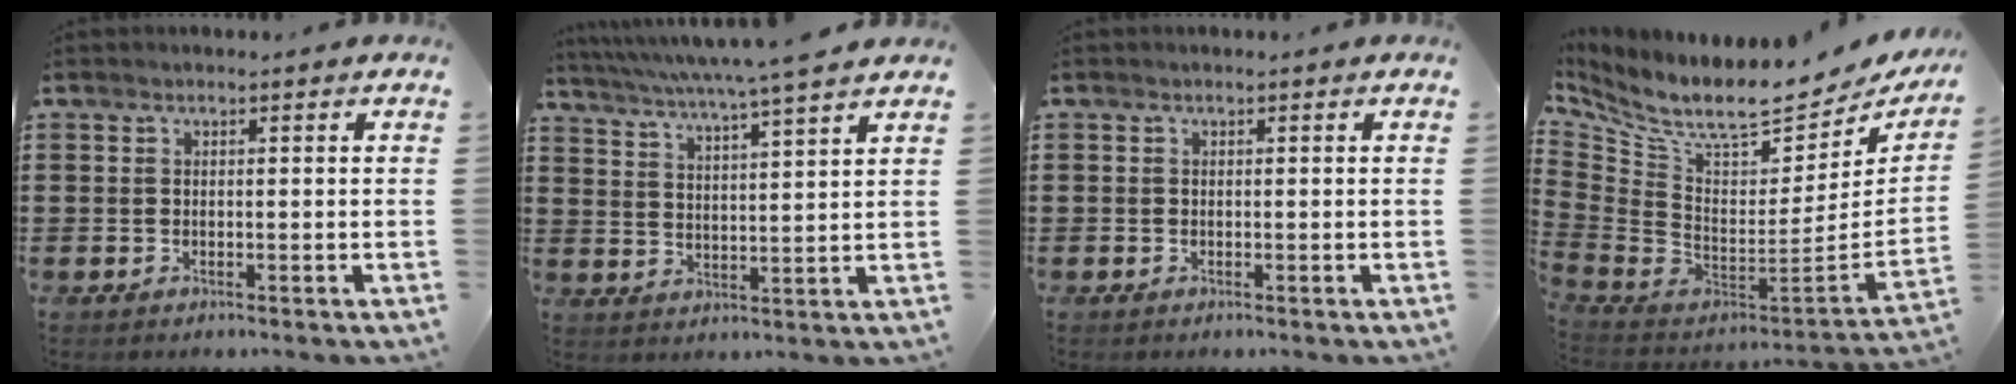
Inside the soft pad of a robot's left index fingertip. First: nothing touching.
{"total": 4.9, "force": [4.2, -1.1, 2.2], "torque": [-0.061, -0.034, 0.066]}
{"total": 0.0}
{"total": 9.0, "force": [7.1, 1.2, 5.4], "torque": [-0.133, -0.071, 0.119]}